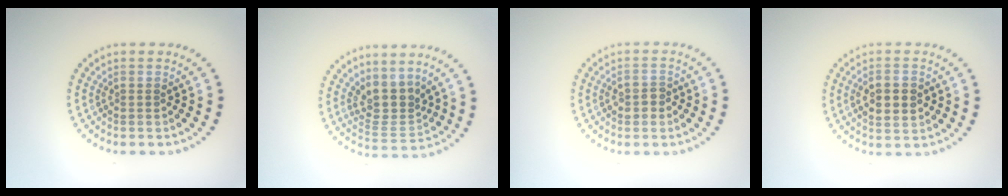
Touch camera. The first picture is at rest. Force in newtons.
{"total": 3.3, "press": 2.5, "slide": 2.2}
{"total": 1.6, "press": 1.6, "slide": 0.2}
{"total": 4.1, "press": 4.1, "slide": 0.1}